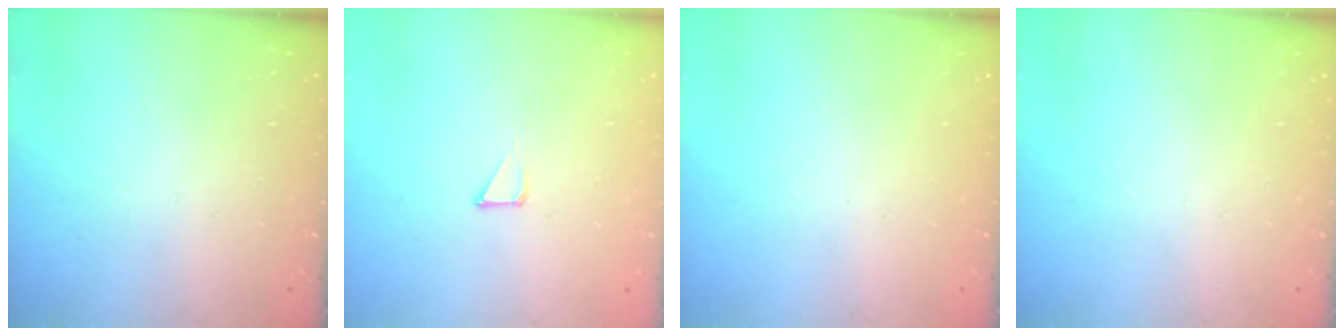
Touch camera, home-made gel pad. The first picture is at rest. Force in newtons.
{"total": 1.3, "press": 1.3, "slide": 0.0}
{"total": 0.0}
{"total": 0.0}